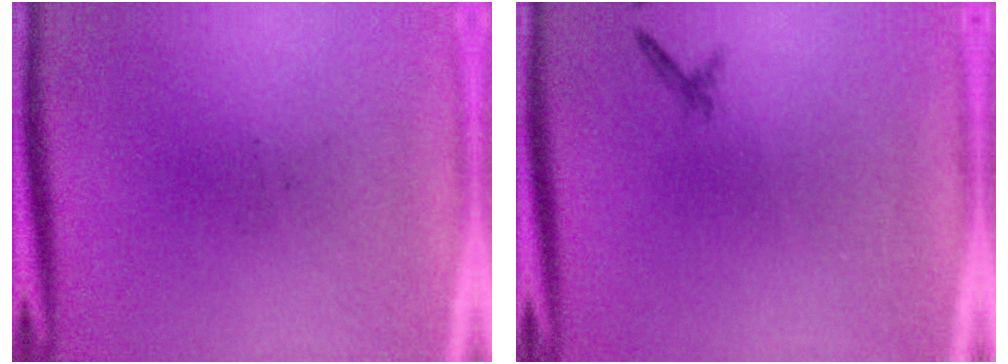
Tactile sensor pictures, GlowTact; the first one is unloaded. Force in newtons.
{"total": 0.6}